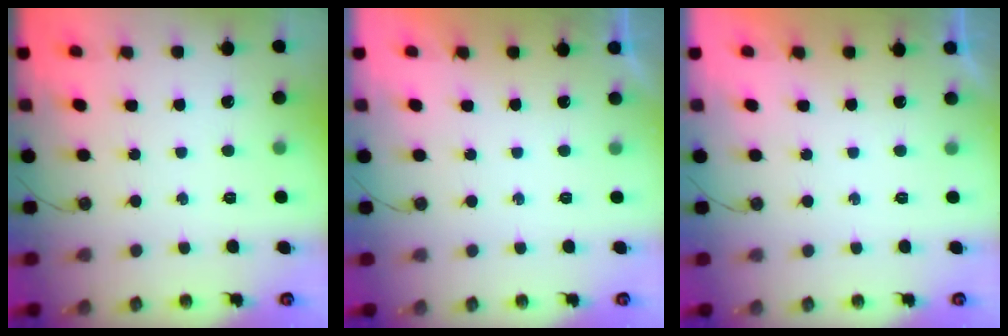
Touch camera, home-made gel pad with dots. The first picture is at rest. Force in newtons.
{"total": 0.0}
{"total": 0.0}